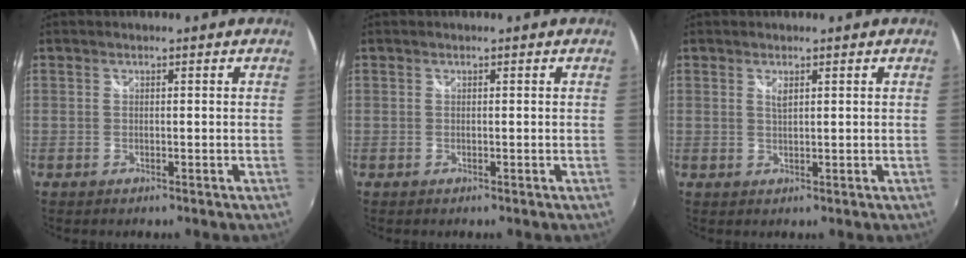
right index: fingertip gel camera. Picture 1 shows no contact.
{"total": 0.0}
{"total": 1.2, "force": [0.7, 0.4, 1.0], "torque": [-0.016, 0.000, 0.011]}